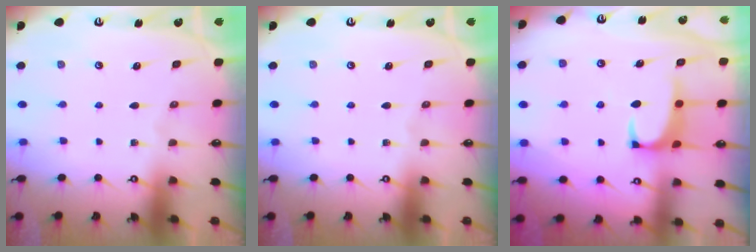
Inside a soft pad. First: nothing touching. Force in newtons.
{"total": 0.0}
{"total": 0.8, "press": 0.6, "slide": 0.6}